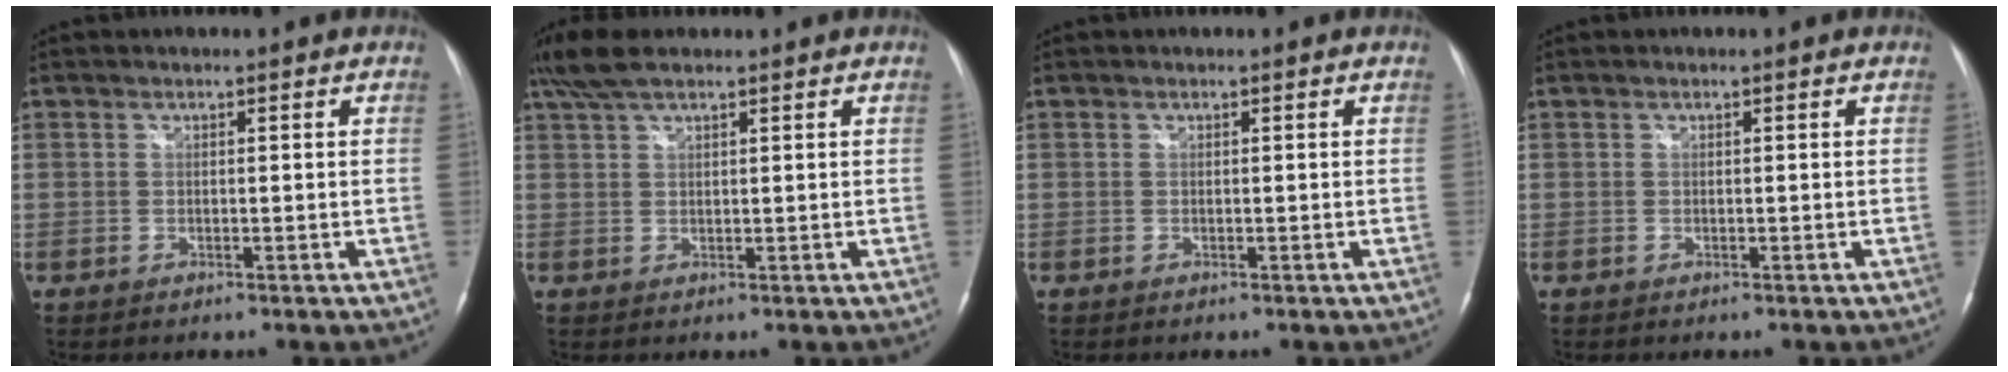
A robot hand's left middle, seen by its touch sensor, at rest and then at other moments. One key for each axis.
{"total": 5.3, "fx": 4.1, "fy": 1.3, "fz": 3.1, "tx": -0.074, "ty": 0.023, "tz": 0.084}
{"total": 0.0}
{"total": 0.0}